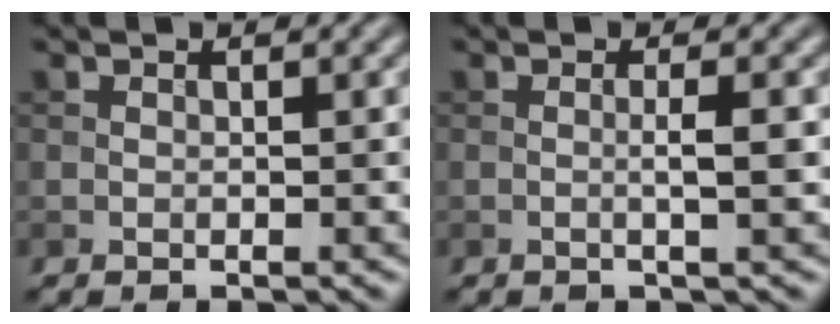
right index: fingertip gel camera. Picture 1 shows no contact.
{"total": 1.9, "force": [-0.1, 0.2, 1.8], "torque": [-0.031, 0.001, -0.005]}